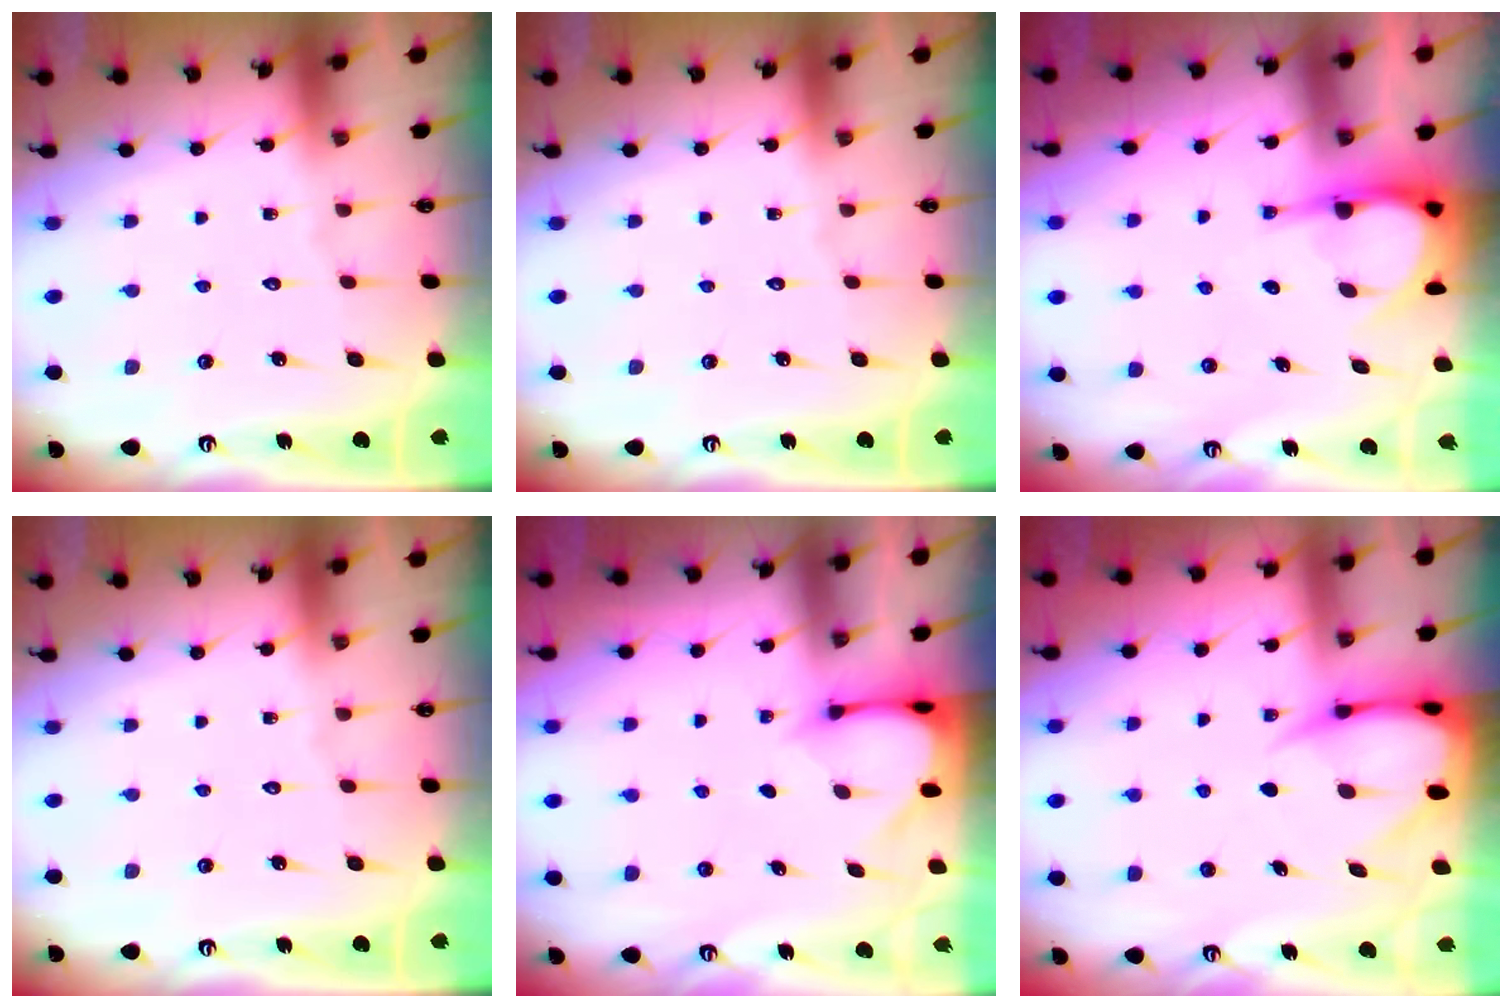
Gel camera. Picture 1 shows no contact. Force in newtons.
{"total": 0.0}
{"total": 5.5, "press": 5.4, "slide": 0.5}
{"total": 0.0}
{"total": 3.4, "press": 3.4, "slide": 0.3}
{"total": 6.3, "press": 6.3, "slide": 0.8}